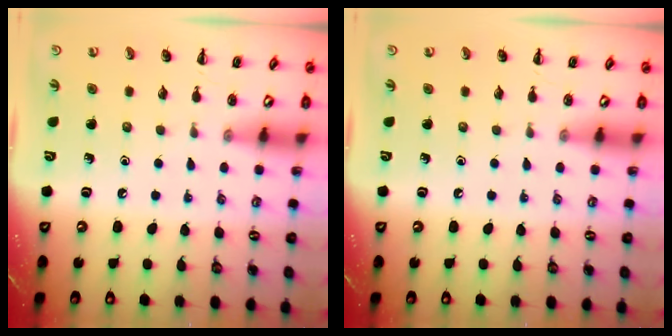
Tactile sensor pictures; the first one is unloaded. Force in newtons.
{"total": 0.0}